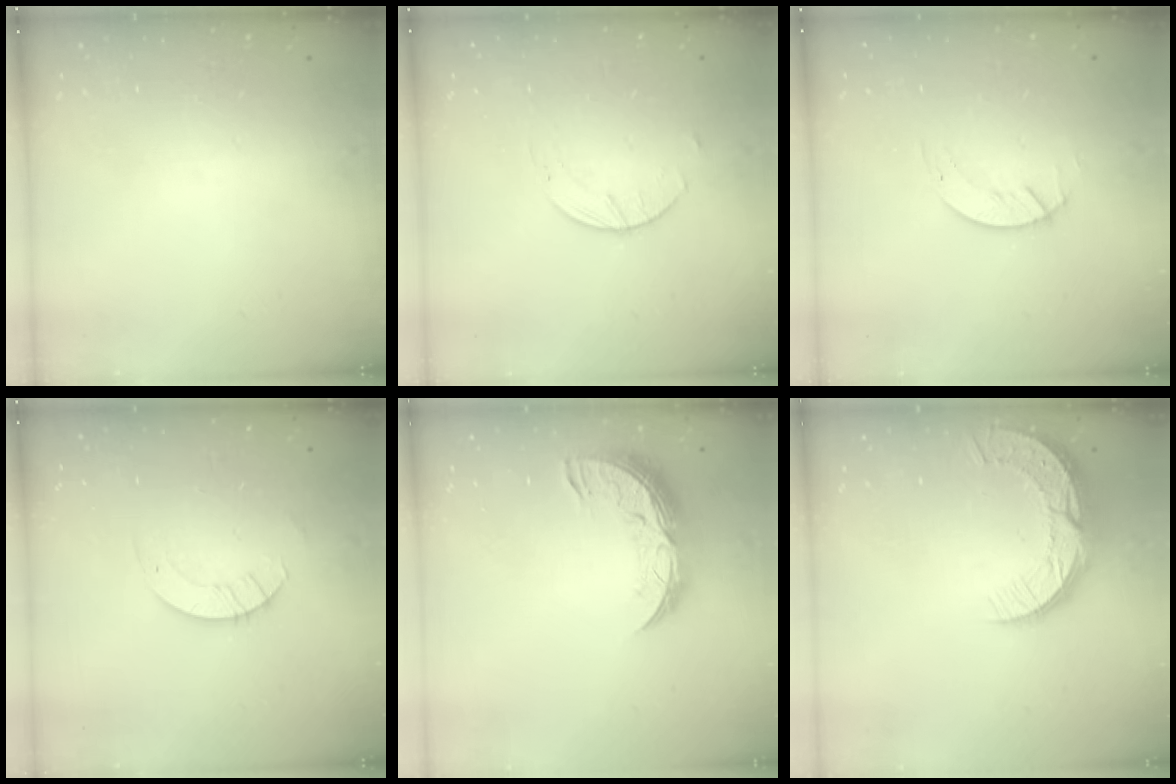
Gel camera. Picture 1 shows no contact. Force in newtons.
{"total": 2.0, "press": 2.0, "slide": 0.3}
{"total": 1.2, "press": 1.1, "slide": 0.2}
{"total": 2.6, "press": 2.6, "slide": 0.2}
{"total": 11.5, "press": 11.4, "slide": 0.7}
{"total": 10.2, "press": 10.2, "slide": 0.8}